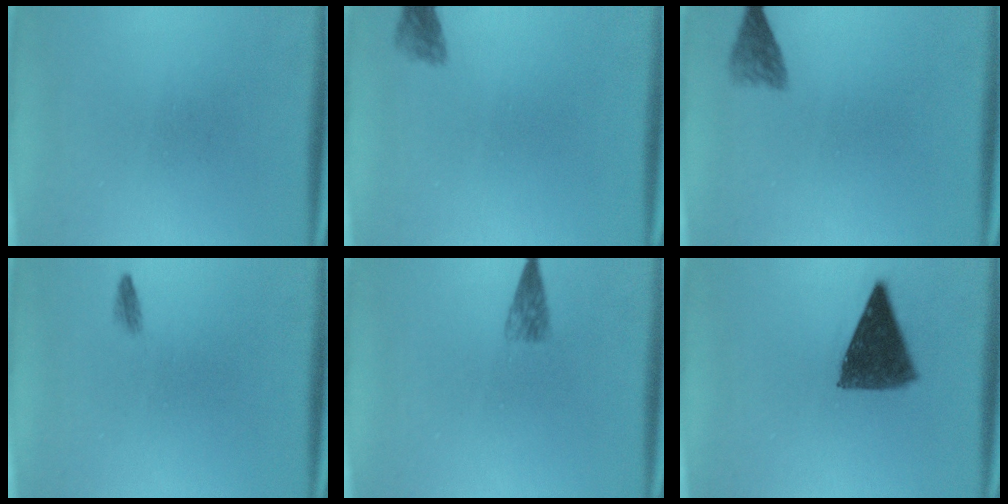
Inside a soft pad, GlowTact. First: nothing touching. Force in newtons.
{"total": 1.7}
{"total": 2.3}
{"total": 0.7}
{"total": 2.0}
{"total": 10.4}